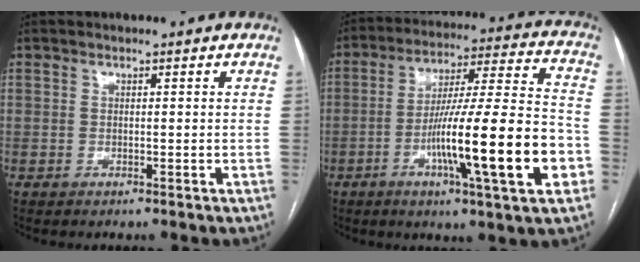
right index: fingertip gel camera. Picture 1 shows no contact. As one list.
[{"total": 20.3, "force": [-6.3, 0.7, 19.3], "torque": [-0.291, -0.003, -0.098]}]